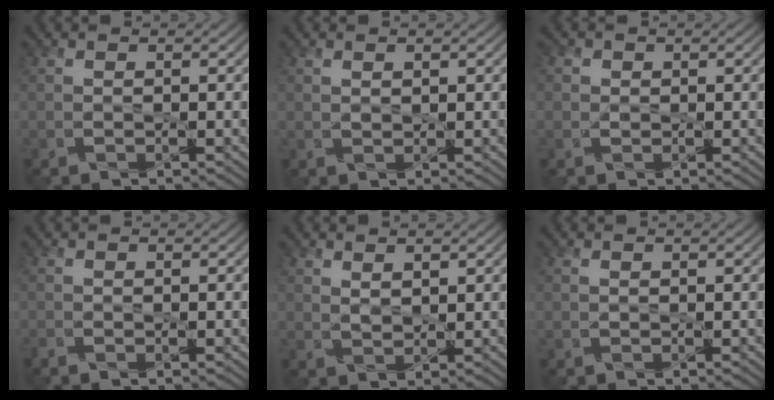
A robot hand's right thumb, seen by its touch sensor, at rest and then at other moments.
{"total": 0.8, "force": [0.6, 0.4, 0.4], "torque": [-0.012, -0.003, 0.012]}
{"total": 1.7, "force": [0.5, 1.5, 0.4], "torque": [-0.011, -0.001, 0.002]}
{"total": 1.1, "force": [-0.7, 0.4, 0.7], "torque": [-0.017, -0.003, -0.012]}
{"total": 1.8, "force": [1.3, 0.7, 1.1], "torque": [-0.026, -0.006, 0.029]}
{"total": 0.0}